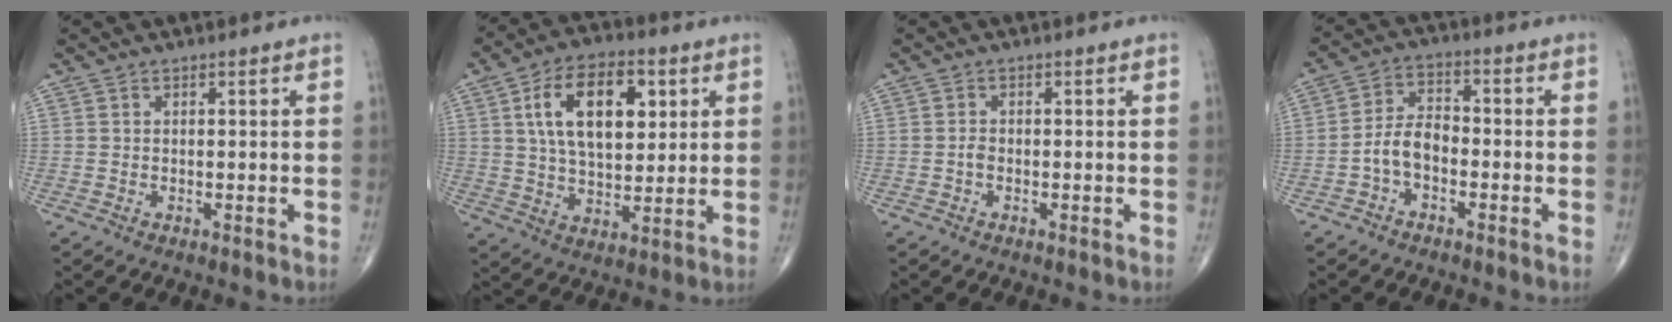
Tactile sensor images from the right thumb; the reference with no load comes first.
{"total": 15.9, "force": [4.8, 8.7, 12.4], "torque": [-0.189, -0.006, 0.084]}
{"total": 1.0, "force": [-0.4, 0.6, 0.7], "torque": [-0.012, 0.002, -0.010]}
{"total": 6.0, "force": [-2.2, 3.6, 4.3], "torque": [-0.075, 0.031, -0.051]}